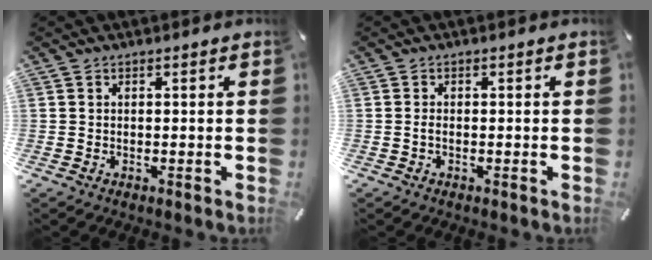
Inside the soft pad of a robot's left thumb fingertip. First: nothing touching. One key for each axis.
{"total": 1.0, "fx": -0.4, "fy": 0.4, "fz": 0.8, "tx": -0.017, "ty": -0.001, "tz": -0.007}